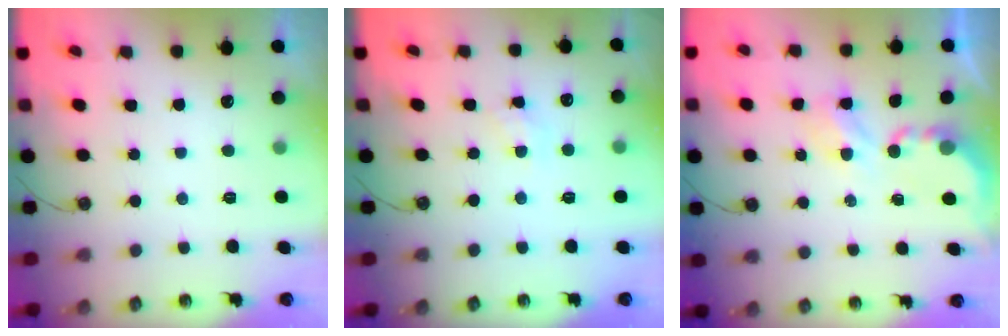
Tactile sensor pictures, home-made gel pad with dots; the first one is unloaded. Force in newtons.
{"total": 4.5, "press": 4.5, "slide": 0.6}
{"total": 3.9, "press": 3.9, "slide": 0.1}